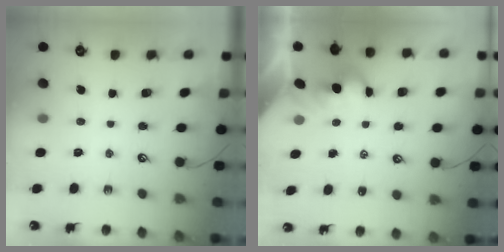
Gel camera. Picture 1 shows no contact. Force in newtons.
{"total": 2.0, "press": 2.0, "slide": 0.2}